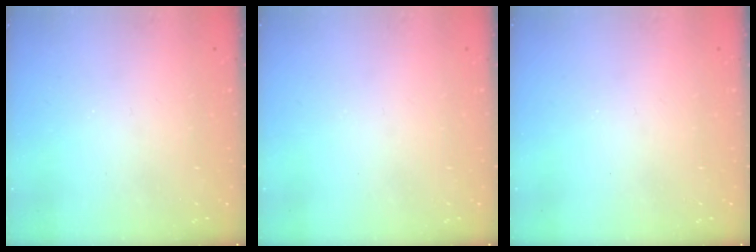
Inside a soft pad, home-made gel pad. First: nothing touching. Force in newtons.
{"total": 0.0}
{"total": 0.0}